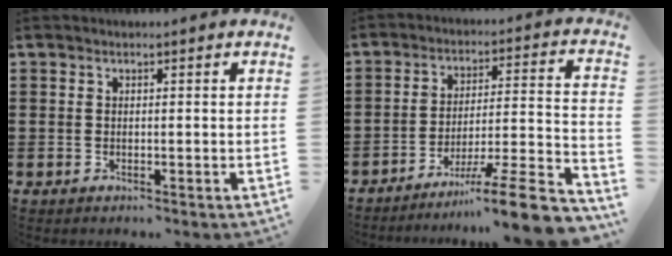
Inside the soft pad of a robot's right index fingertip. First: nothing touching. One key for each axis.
{"total": 10.5, "fx": -8.1, "fy": 0.8, "fz": 6.7, "tx": -0.094, "ty": 0.015, "tz": -0.151}